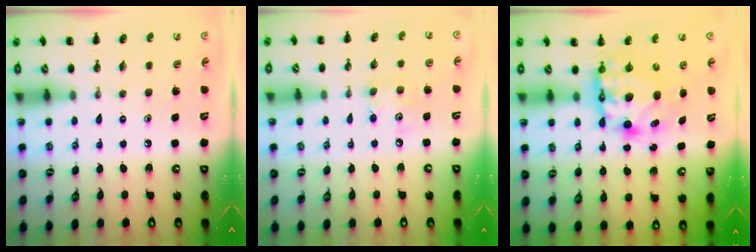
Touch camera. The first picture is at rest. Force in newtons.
{"total": 5.0, "press": 5.0, "slide": 0.7}
{"total": 8.2, "press": 8.0, "slide": 1.8}